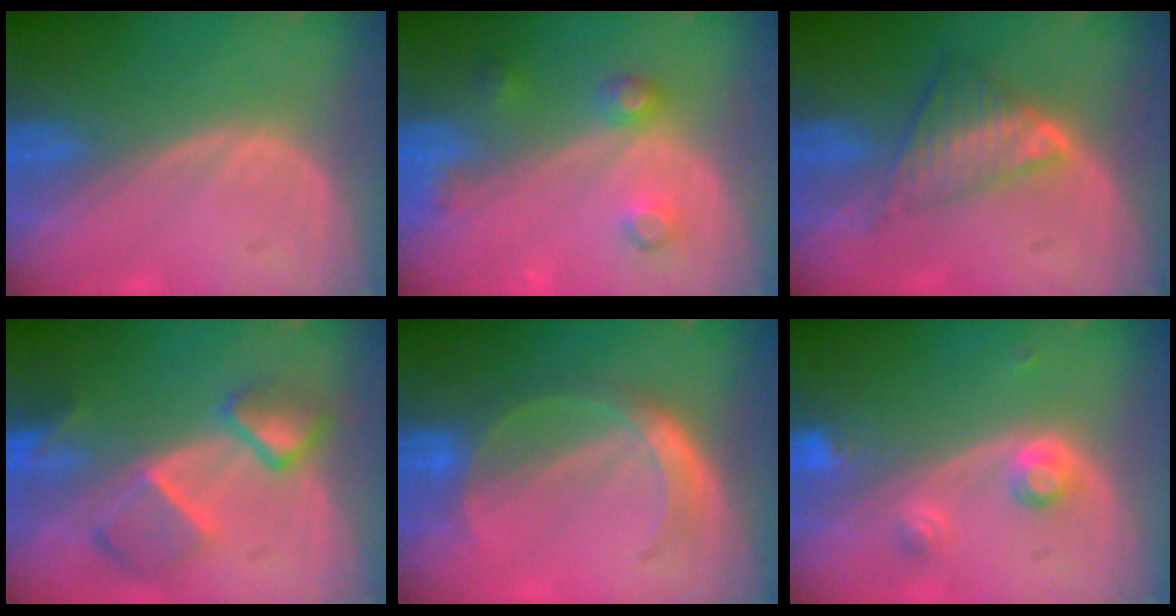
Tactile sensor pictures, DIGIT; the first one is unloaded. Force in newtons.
{"total": 3.9, "press": 3.9, "slide": 0.1}
{"total": 5.8, "press": 5.4, "slide": 2.3}
{"total": 7.6, "press": 6.7, "slide": 3.5}
{"total": 4.8, "press": 4.8, "slide": 0.4}
{"total": 3.3, "press": 3.2, "slide": 0.8}